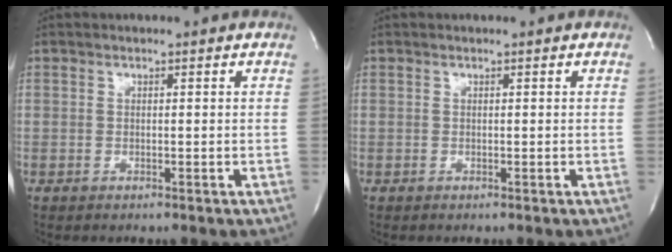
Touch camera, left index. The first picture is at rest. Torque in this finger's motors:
{"motor_torque": [-0.04, 0.04, -0.01, -0.01]}